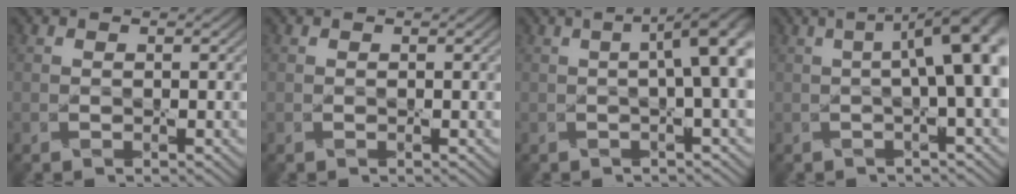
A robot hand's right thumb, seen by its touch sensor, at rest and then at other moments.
{"total": 0.0}
{"total": 7.7, "force": [0.7, 2.0, 7.4], "torque": [-0.086, 0.018, 0.007]}
{"total": 9.9, "force": [0.8, 2.7, 9.5], "torque": [-0.110, 0.025, 0.008]}